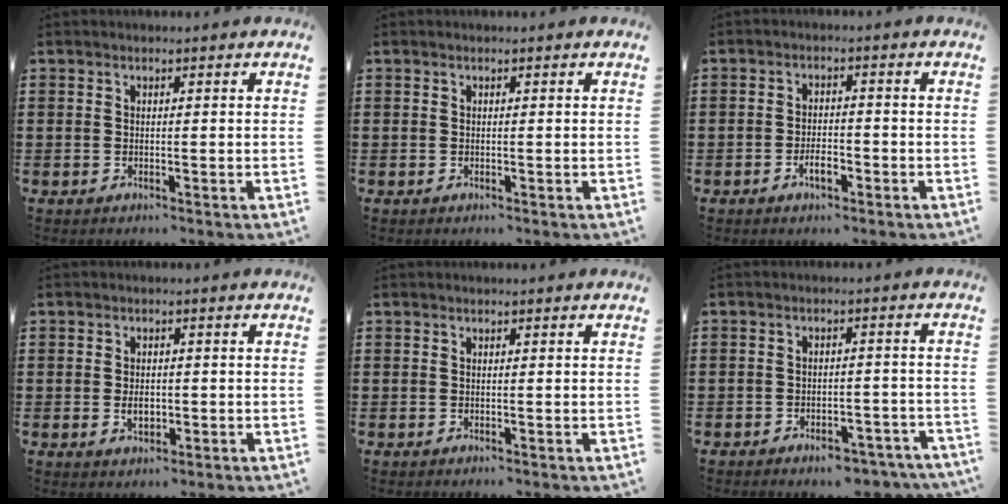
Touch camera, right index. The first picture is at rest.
{"total": 0.0}
{"total": 3.3, "force": [-1.8, 1.4, 2.5], "torque": [-0.044, 0.004, -0.032]}
{"total": 2.7, "force": [-0.4, 1.6, 2.1], "torque": [-0.033, 0.000, -0.010]}
{"total": 0.0}
{"total": 3.7, "force": [-3.6, 0.8, 0.8], "torque": [-0.012, 0.008, -0.071]}